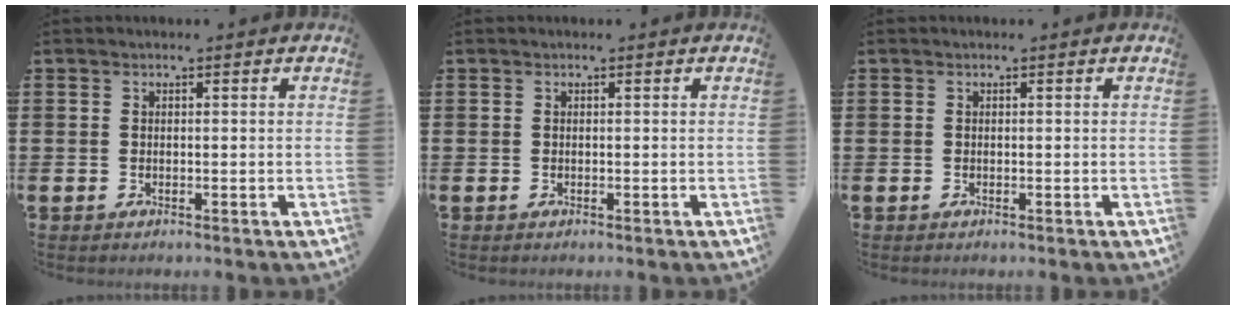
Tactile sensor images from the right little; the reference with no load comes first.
{"total": 0.0}
{"total": 0.0}